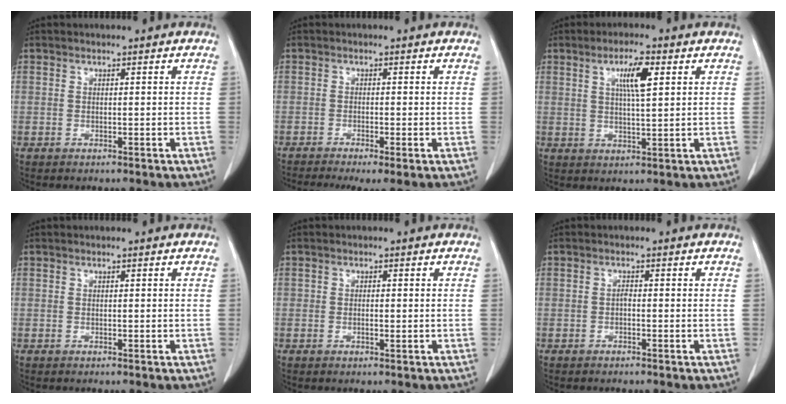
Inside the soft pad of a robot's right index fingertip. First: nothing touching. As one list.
[{"total": 5.8, "force": [-3.9, 1.0, 4.1], "torque": [-0.062, -0.014, -0.062]}, {"total": 5.8, "force": [2.2, 0.7, 5.3], "torque": [-0.094, 0.001, 0.039]}, {"total": 0.0}, {"total": 0.9, "force": [-0.1, 0.4, 0.8], "torque": [-0.015, -0.001, -0.001]}, {"total": 0.6, "force": [-0.2, 0.2, 0.5], "torque": [-0.011, 0.002, -0.005]}]